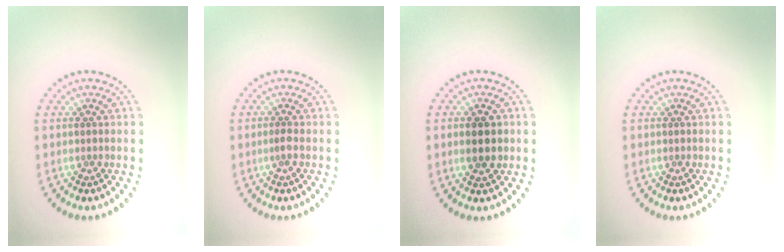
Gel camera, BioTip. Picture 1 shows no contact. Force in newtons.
{"total": 0.8, "press": 0.5, "slide": 0.7}
{"total": 2.4, "press": 2.4, "slide": 0.2}
{"total": 0.0}